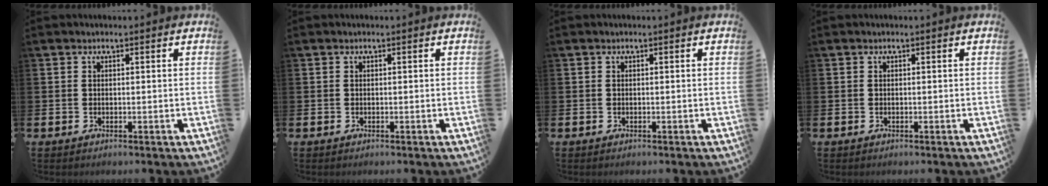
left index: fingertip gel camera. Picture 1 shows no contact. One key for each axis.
{"total": 0.0}
{"total": 0.0}
{"total": 0.0}